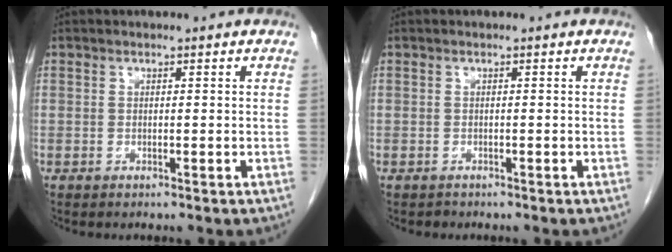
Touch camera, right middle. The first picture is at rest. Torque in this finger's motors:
{"motor_torque": [-0.17, -0.22, -0.05, -0.02]}